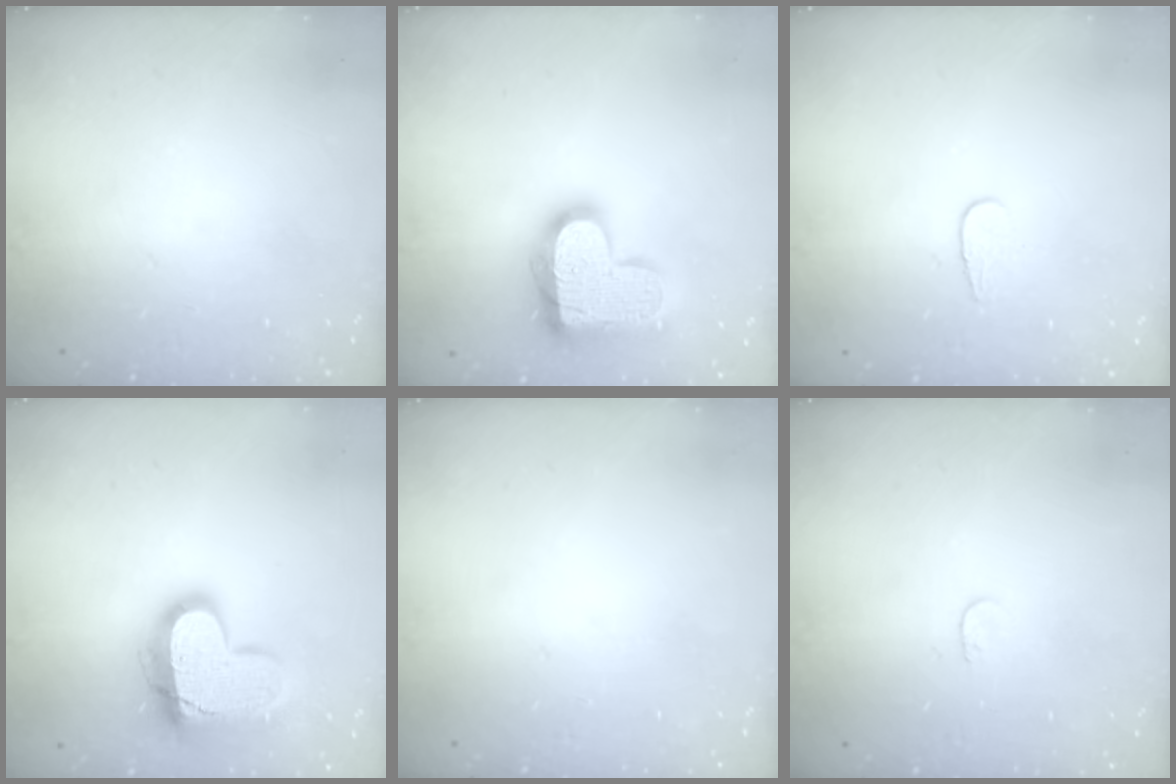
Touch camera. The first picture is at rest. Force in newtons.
{"total": 19.2, "press": 19.2, "slide": 1.3}
{"total": 3.7, "press": 3.7, "slide": 0.3}
{"total": 18.2, "press": 18.2, "slide": 1.4}
{"total": 0.0}
{"total": 3.6, "press": 3.6, "slide": 0.3}